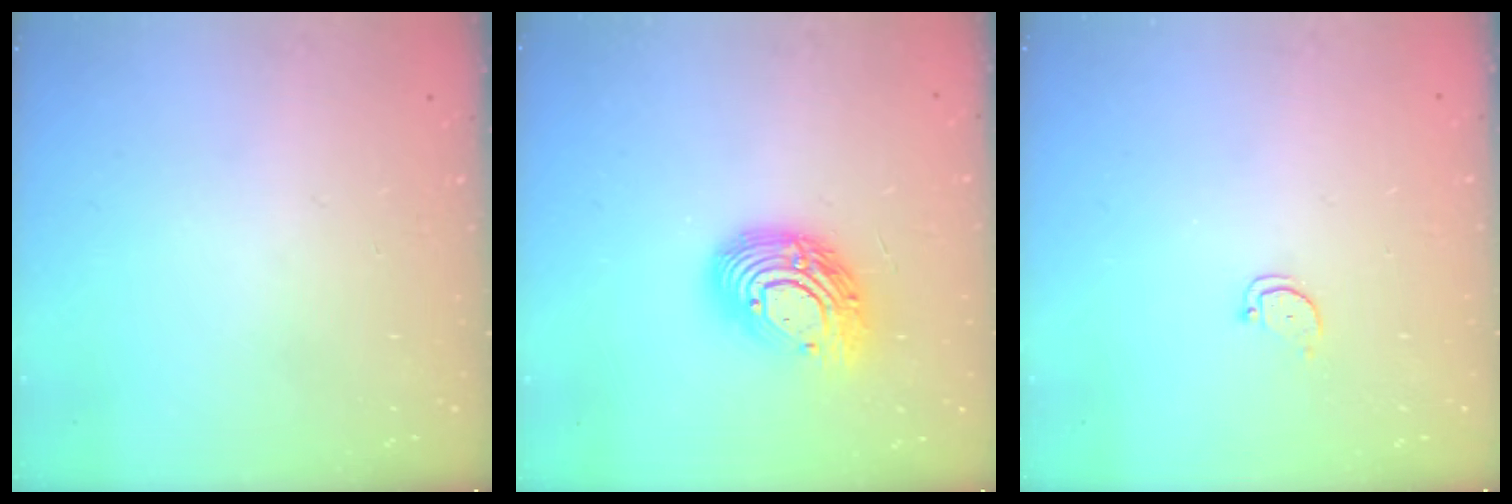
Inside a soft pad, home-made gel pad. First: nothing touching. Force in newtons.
{"total": 13.9, "press": 13.9, "slide": 0.9}
{"total": 2.0, "press": 2.0, "slide": 0.2}